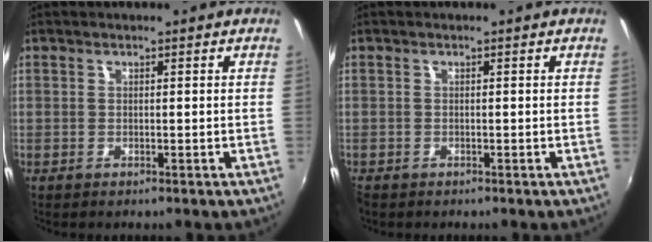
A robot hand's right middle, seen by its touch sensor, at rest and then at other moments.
{"total": 0.8, "force": [-0.8, 0.3, 0.0], "torque": [-0.006, -0.003, -0.016]}